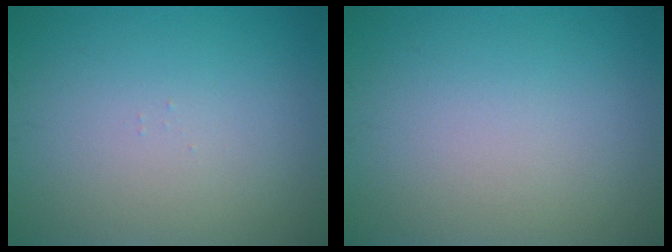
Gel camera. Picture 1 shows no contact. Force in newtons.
{"total": 0.0}